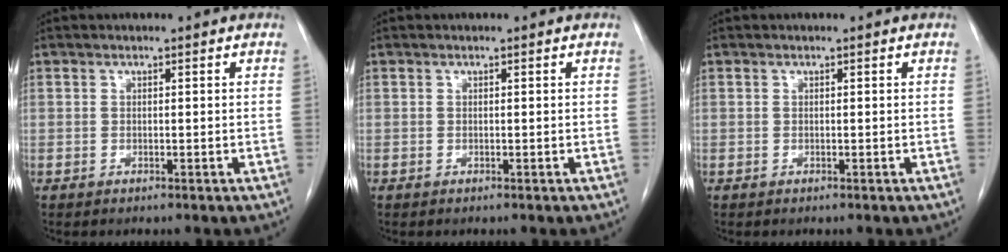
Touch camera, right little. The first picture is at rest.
{"total": 0.0}
{"total": 0.0}